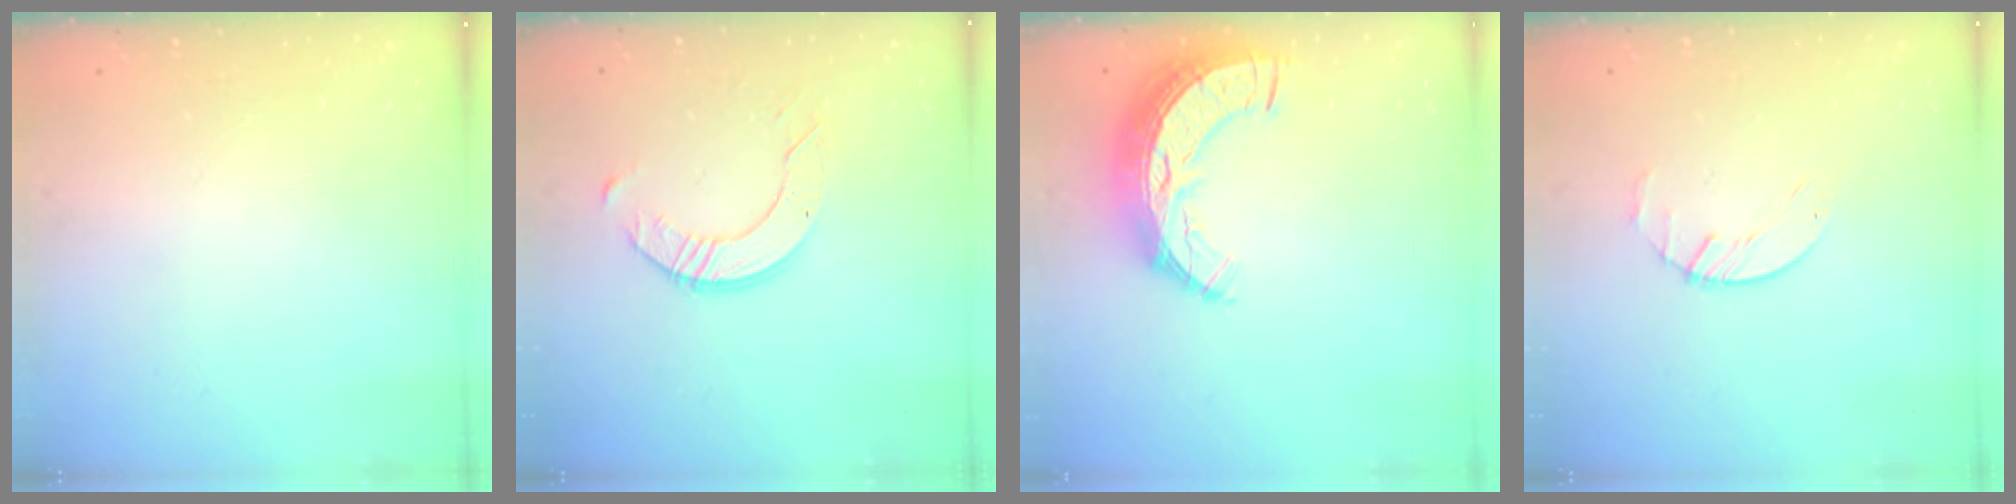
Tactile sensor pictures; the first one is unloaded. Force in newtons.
{"total": 6.4, "press": 6.4, "slide": 0.6}
{"total": 12.4, "press": 12.4, "slide": 1.0}
{"total": 1.6, "press": 1.6, "slide": 0.3}